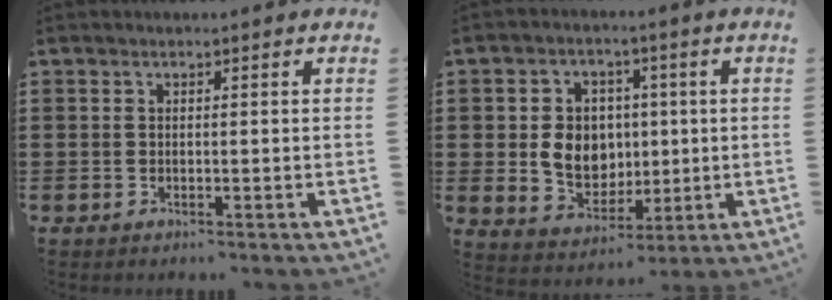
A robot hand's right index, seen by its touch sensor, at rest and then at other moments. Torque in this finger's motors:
{"motor_torque": [0.53, 0.04, 0.72, 0.07]}